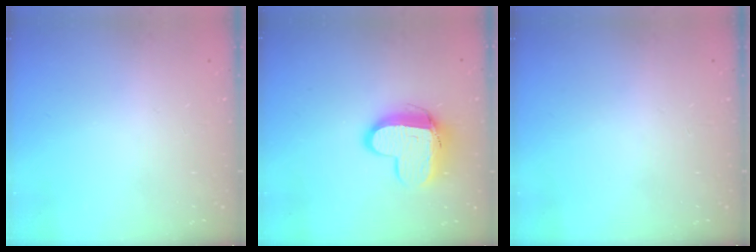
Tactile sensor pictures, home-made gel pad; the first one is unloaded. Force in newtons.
{"total": 12.4, "press": 12.4, "slide": 1.2}
{"total": 0.0}